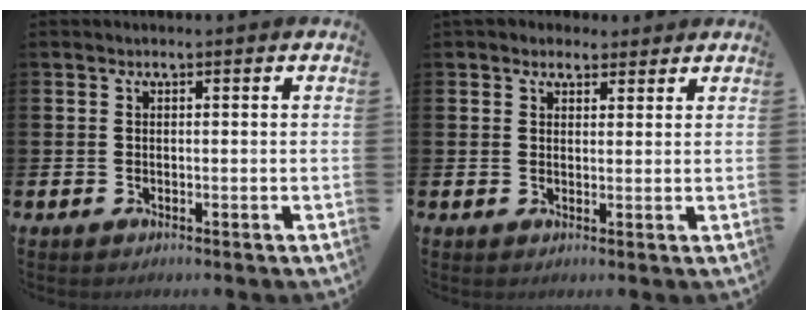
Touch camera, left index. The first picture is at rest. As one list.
[{"total": 3.0, "force": [2.7, 1.4, 0.0], "torque": [0.010, -0.010, 0.046]}]